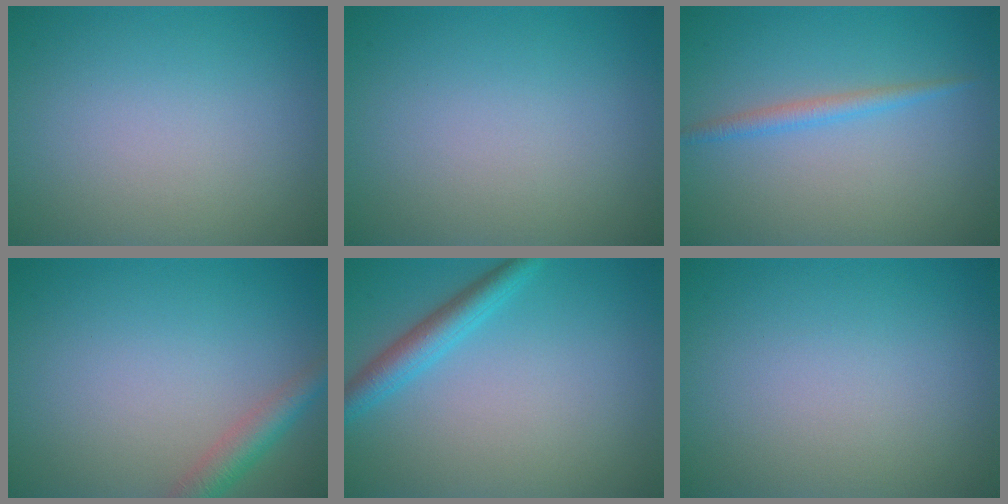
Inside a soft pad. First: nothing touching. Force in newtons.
{"total": 0.0}
{"total": 1.6, "press": 1.6, "slide": 0.0}
{"total": 2.6, "press": 2.6, "slide": 0.2}
{"total": 3.0, "press": 2.9, "slide": 0.2}
{"total": 0.0}